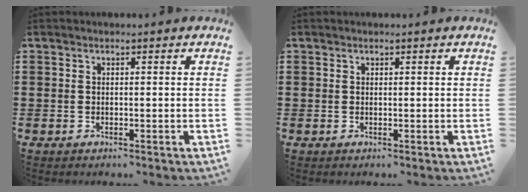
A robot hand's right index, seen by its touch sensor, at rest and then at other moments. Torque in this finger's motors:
{"motor_torque": [-0.79, 0.76, -1.05, -0.21]}